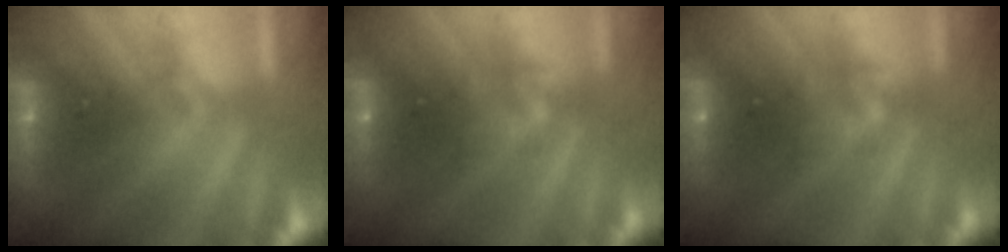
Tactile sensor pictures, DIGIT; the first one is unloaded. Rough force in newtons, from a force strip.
{"total": 2.8}
{"total": 2.8}